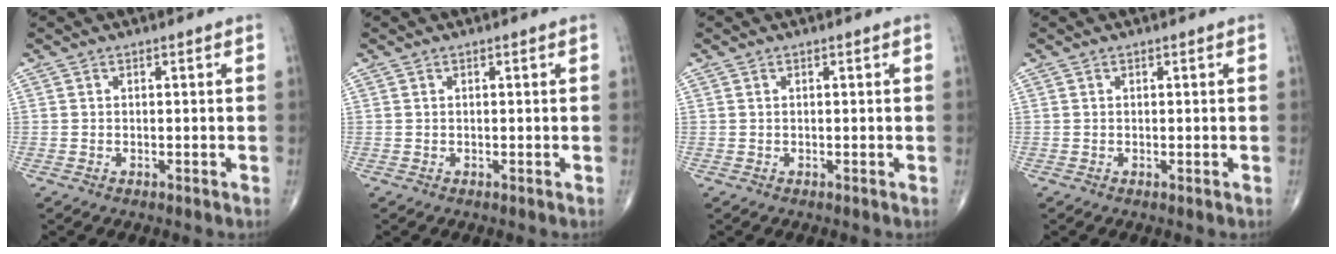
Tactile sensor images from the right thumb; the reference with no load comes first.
{"total": 0.0}
{"total": 0.0}
{"total": 0.0}